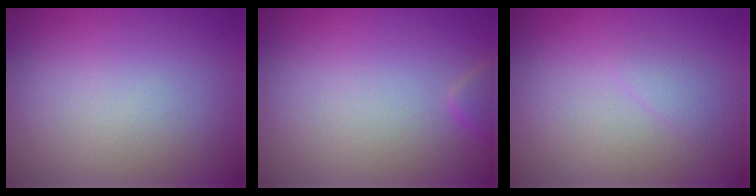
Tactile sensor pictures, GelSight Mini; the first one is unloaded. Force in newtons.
{"total": 1.0, "press": 1.0, "slide": 0.1}
{"total": 0.9, "press": 0.9, "slide": 0.0}